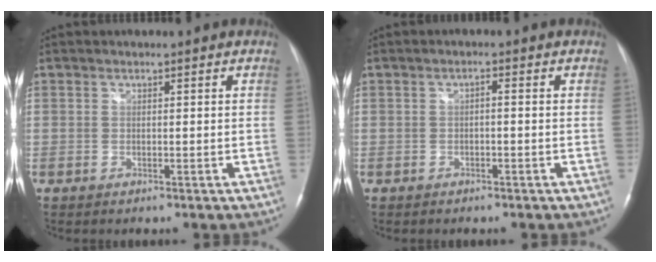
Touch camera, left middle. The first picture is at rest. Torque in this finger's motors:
{"motor_torque": [-0.06, 0.04, 0.14, 0.03]}